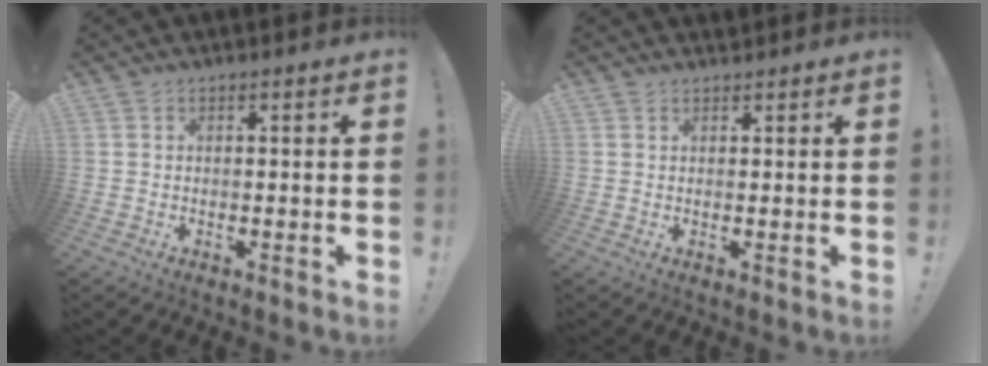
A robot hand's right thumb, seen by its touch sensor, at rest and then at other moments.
{"total": 1.2, "force": [1.2, 0.1, -0.1], "torque": [0.019, -0.007, 0.020]}